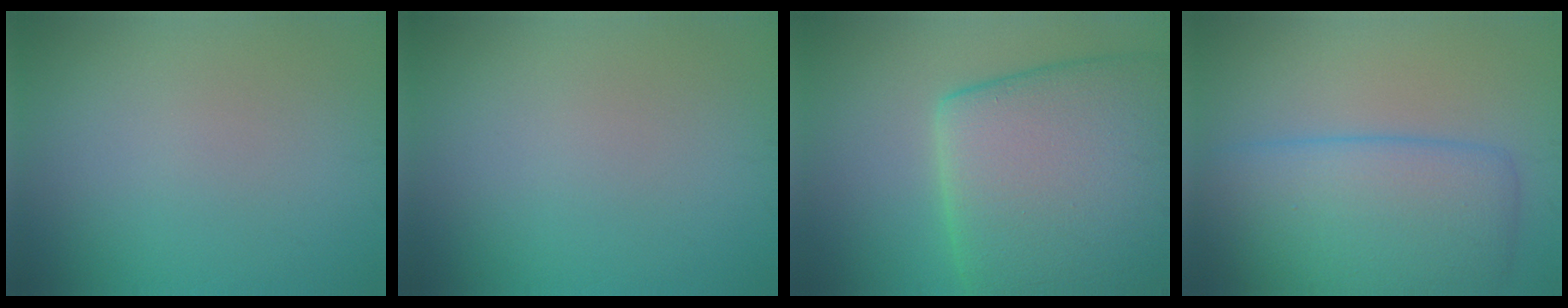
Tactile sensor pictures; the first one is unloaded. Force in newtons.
{"total": 0.0}
{"total": 15.9, "press": 15.9, "slide": 0.8}
{"total": 8.3, "press": 8.3, "slide": 0.0}